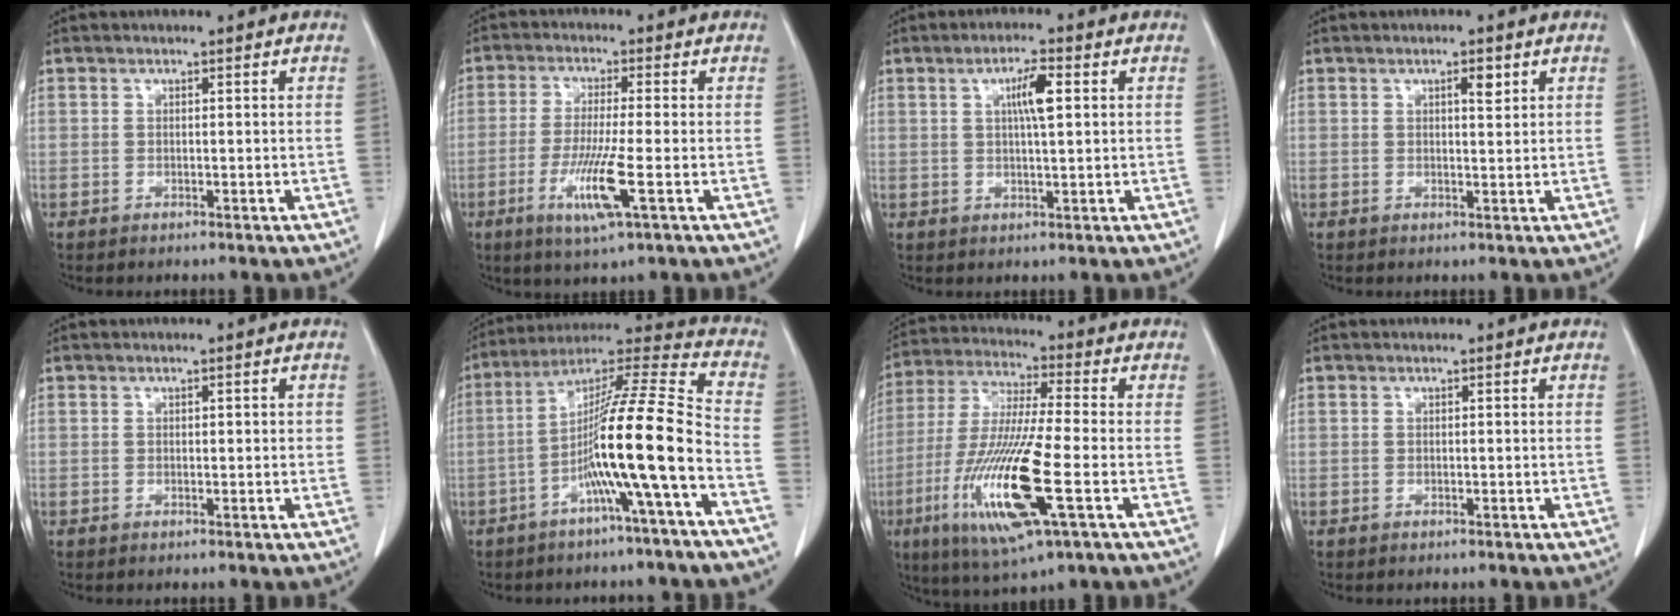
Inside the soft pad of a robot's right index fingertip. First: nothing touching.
{"total": 8.3, "force": [-2.9, -0.2, 7.8], "torque": [-0.153, -0.023, -0.055]}
{"total": 4.7, "force": [1.3, 0.5, 4.4], "torque": [-0.079, 0.002, 0.022]}
{"total": 2.0, "force": [1.0, 0.5, 1.7], "torque": [-0.027, -0.003, 0.014]}
{"total": 1.1, "force": [0.2, 0.5, 1.0], "torque": [-0.012, 0.001, 0.003]}
{"total": 15.4, "force": [-5.2, -1.2, 14.4], "torque": [-0.250, 0.014, -0.098]}
{"total": 17.3, "force": [-5.4, 1.3, 16.4], "torque": [-0.343, -0.027, -0.098]}
{"total": 0.0}